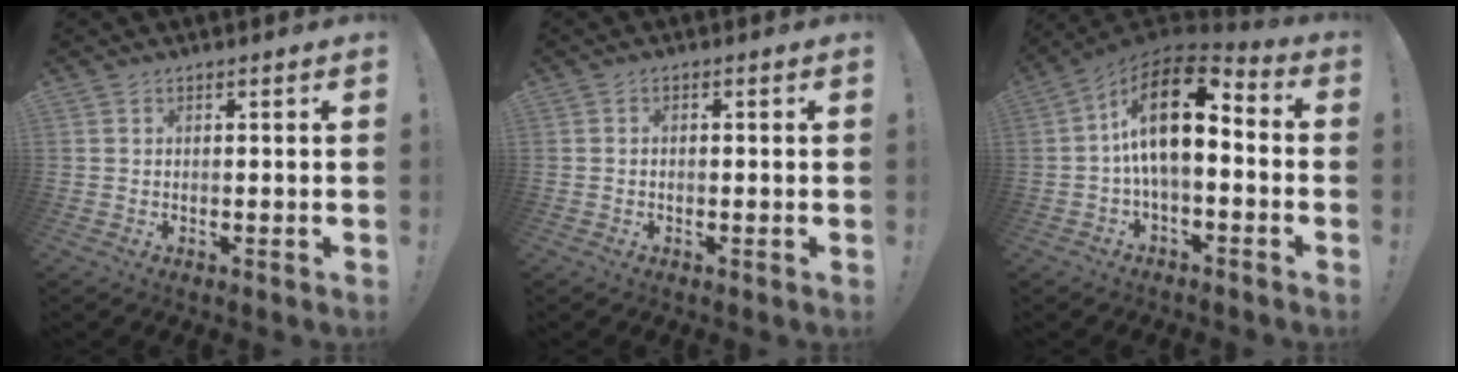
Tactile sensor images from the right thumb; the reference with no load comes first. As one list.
[{"total": 0.7, "force": [-0.4, 0.6, 0.2], "torque": [-0.011, 0.005, -0.005]}, {"total": 16.6, "force": [2.6, 8.1, 14.2], "torque": [-0.248, -0.007, 0.046]}]